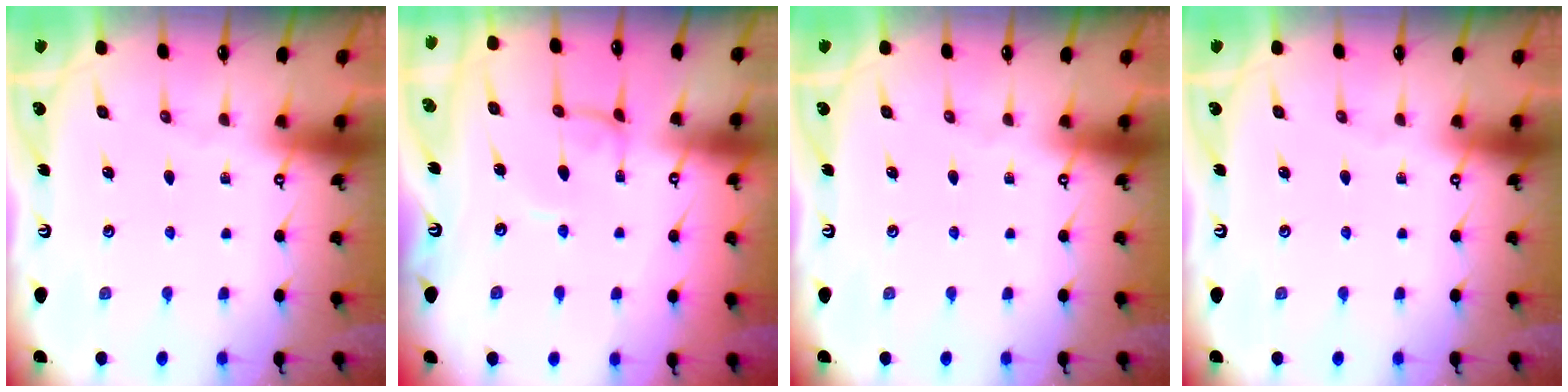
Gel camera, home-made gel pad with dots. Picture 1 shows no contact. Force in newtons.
{"total": 1.1, "press": 1.0, "slide": 0.3}
{"total": 0.0}
{"total": 0.0}